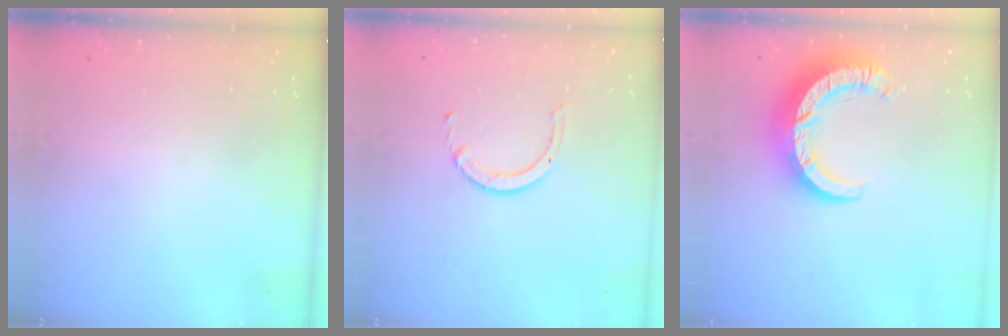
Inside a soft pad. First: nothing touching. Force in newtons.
{"total": 2.5, "press": 2.4, "slide": 0.3}
{"total": 11.2, "press": 11.2, "slide": 1.1}